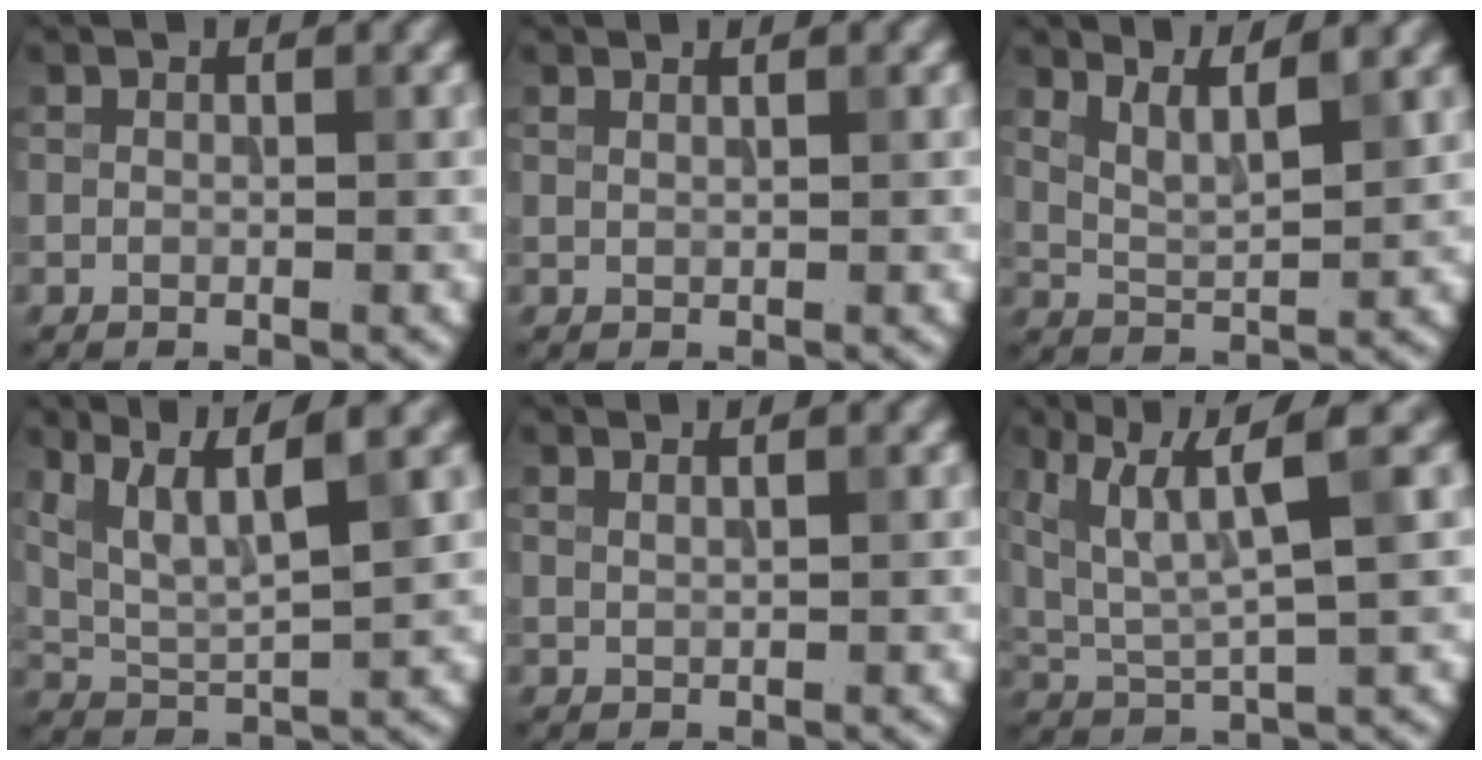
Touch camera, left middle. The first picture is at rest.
{"total": 1.0, "force": [0.8, 0.4, 0.6], "torque": [-0.002, -0.002, 0.002]}
{"total": 3.8, "force": [2.8, 0.9, 2.4], "torque": [-0.043, 0.003, 0.051]}
{"total": 6.4, "force": [3.7, 1.4, 5.0], "torque": [-0.094, 0.004, 0.074]}
{"total": 1.5, "force": [1.1, 0.6, 0.9], "torque": [-0.002, -0.001, 0.002]}
{"total": 6.9, "force": [2.8, 1.6, 6.1], "torque": [-0.120, 0.001, 0.059]}